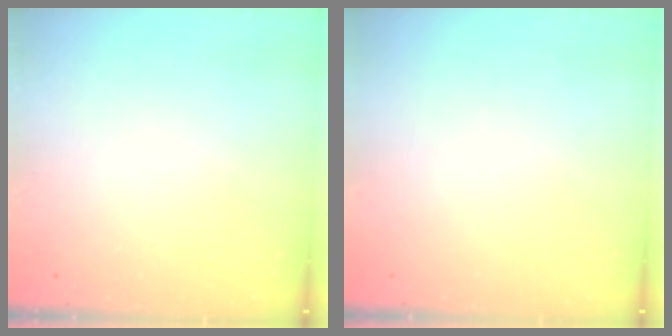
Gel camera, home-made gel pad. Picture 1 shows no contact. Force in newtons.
{"total": 0.0}